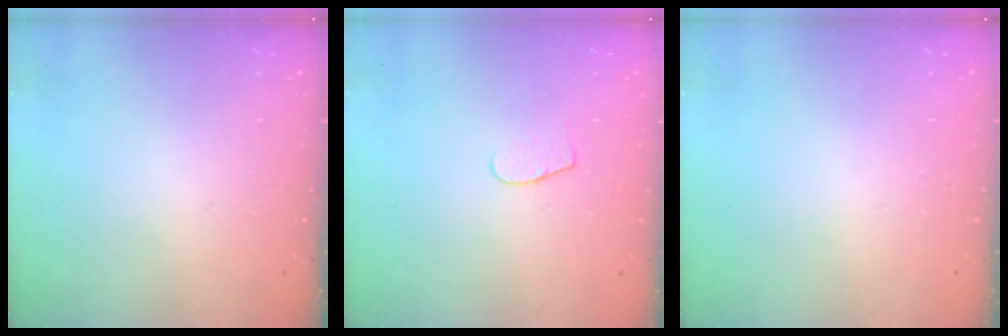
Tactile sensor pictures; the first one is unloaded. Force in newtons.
{"total": 4.6, "press": 4.6, "slide": 0.4}
{"total": 0.0}